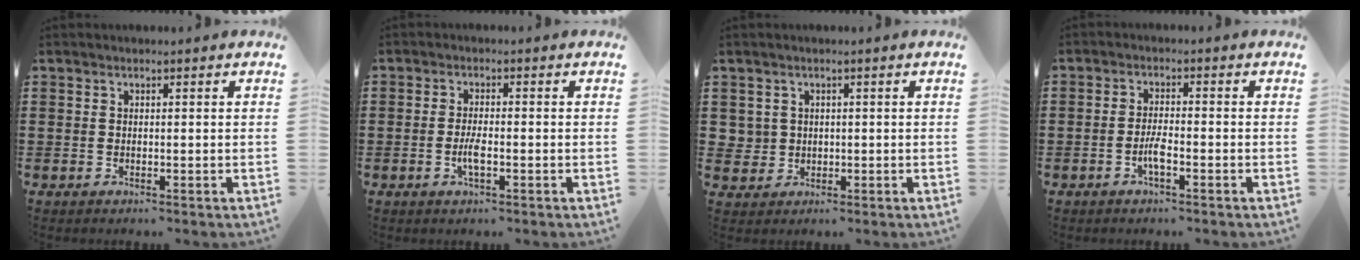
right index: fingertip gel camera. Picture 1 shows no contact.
{"total": 2.9, "force": [-0.9, 0.6, 2.6], "torque": [-0.053, -0.001, -0.017]}
{"total": 2.2, "force": [0.3, 2.2, 0.2], "torque": [-0.015, 0.010, 0.004]}
{"total": 3.0, "force": [-1.4, 0.6, 2.6], "torque": [-0.059, -0.002, -0.029]}